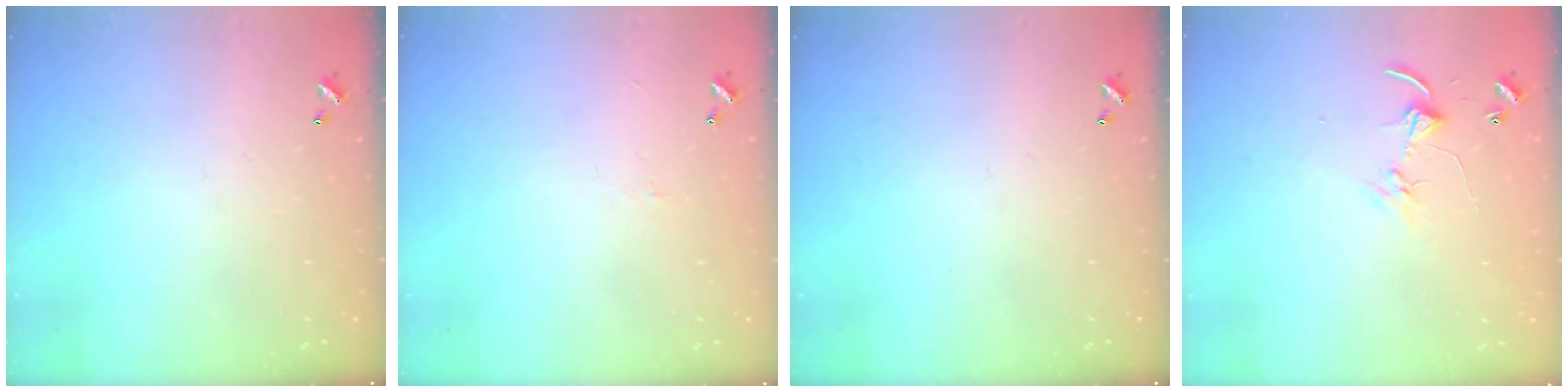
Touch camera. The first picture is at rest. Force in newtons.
{"total": 0.8, "press": 0.7, "slide": 0.5}
{"total": 0.0}
{"total": 4.4, "press": 4.4, "slide": 0.5}